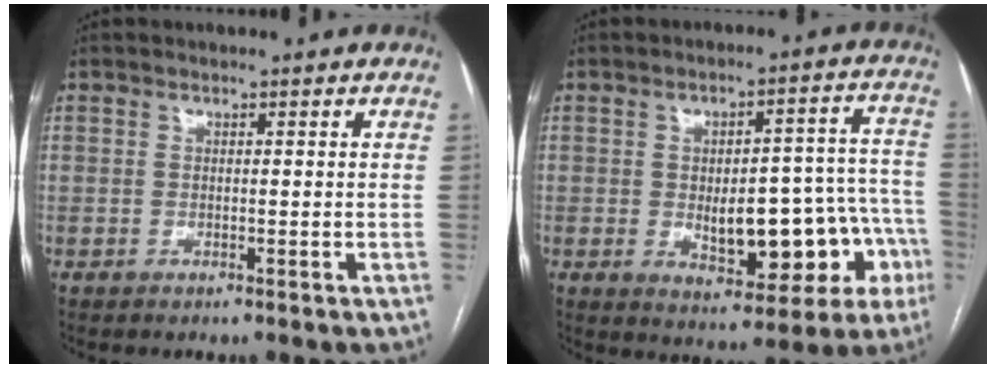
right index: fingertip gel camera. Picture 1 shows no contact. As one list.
[{"total": 15.2, "force": [-4.0, 6.9, 13.0], "torque": [-0.135, 0.037, -0.037]}]